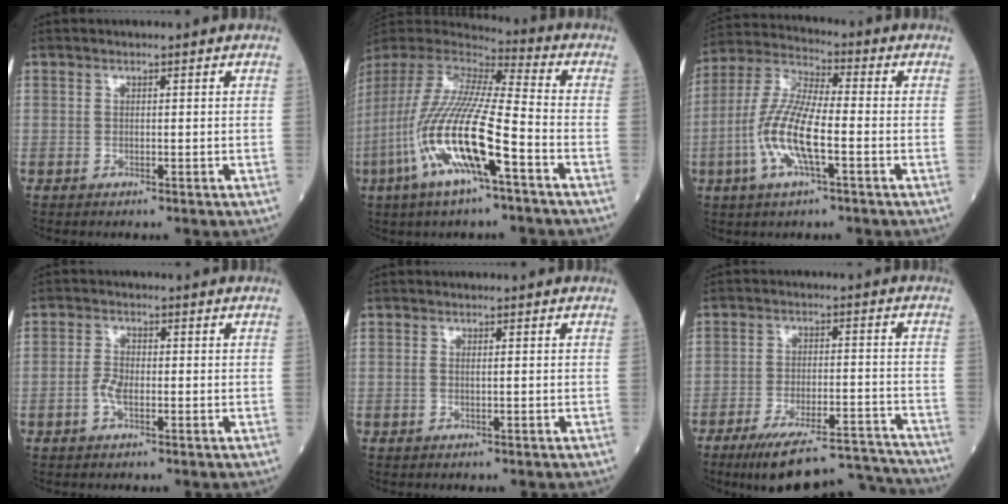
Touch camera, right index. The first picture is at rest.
{"total": 19.4, "force": [-7.5, 2.2, 17.7], "torque": [-0.396, -0.033, -0.149]}
{"total": 11.8, "force": [-3.1, 2.4, 11.2], "torque": [-0.241, 0.002, -0.063]}
{"total": 2.6, "force": [-0.9, 1.1, 2.2], "torque": [-0.047, 0.002, -0.020]}
{"total": 0.9, "force": [0.1, 0.2, 0.8], "torque": [-0.022, 0.000, 0.000]}
{"total": 17.0, "force": [-16.0, 1.3, 5.6], "torque": [-0.074, 0.013, -0.233]}